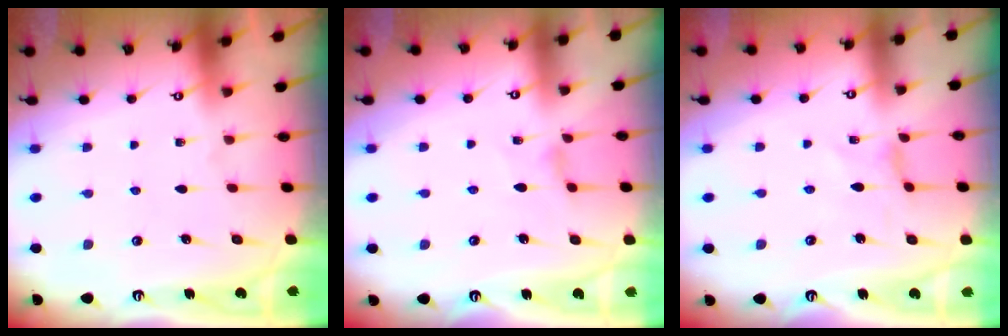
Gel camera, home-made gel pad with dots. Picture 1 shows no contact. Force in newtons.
{"total": 2.2, "press": 2.2, "slide": 0.3}
{"total": 0.0}